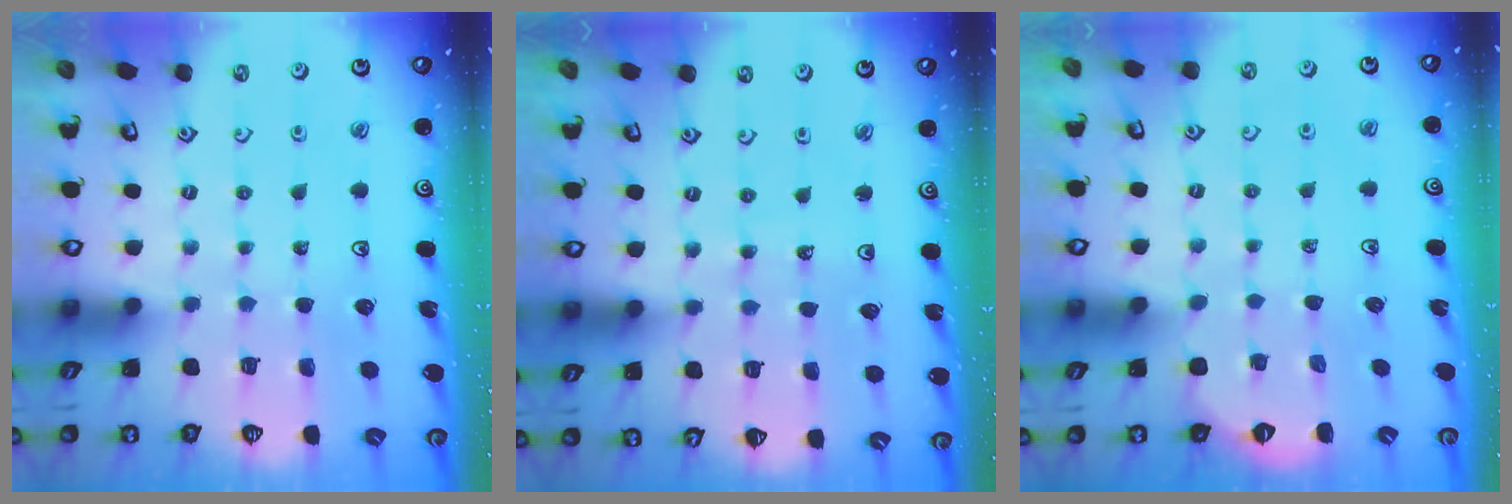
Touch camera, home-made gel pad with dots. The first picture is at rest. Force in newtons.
{"total": 4.0, "press": 4.0, "slide": 0.5}
{"total": 2.8, "press": 2.2, "slide": 1.8}